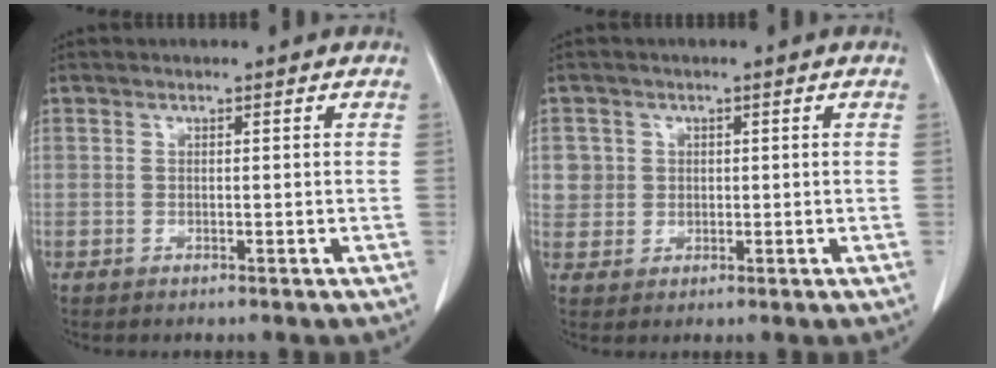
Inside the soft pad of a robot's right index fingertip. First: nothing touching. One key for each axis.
{"total": 3.3, "fx": 0.9, "fy": 3.2, "fz": 0.0, "tx": 0.019, "ty": 0.002, "tz": 0.015}